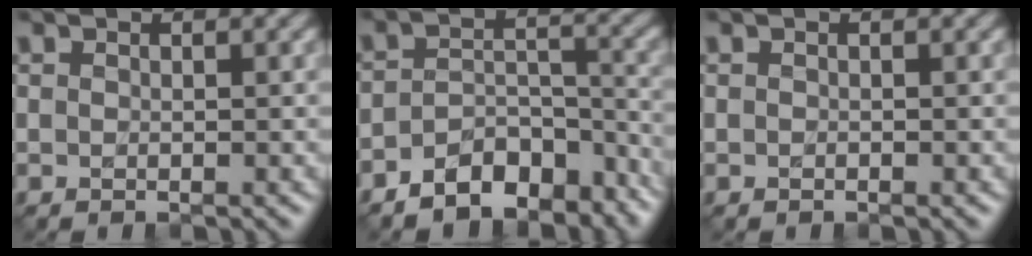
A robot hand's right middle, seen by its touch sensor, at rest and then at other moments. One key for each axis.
{"total": 6.9, "fx": -5.4, "fy": 3.3, "fz": 2.8, "tx": -0.033, "ty": -0.014, "tz": -0.086}
{"total": 0.0}